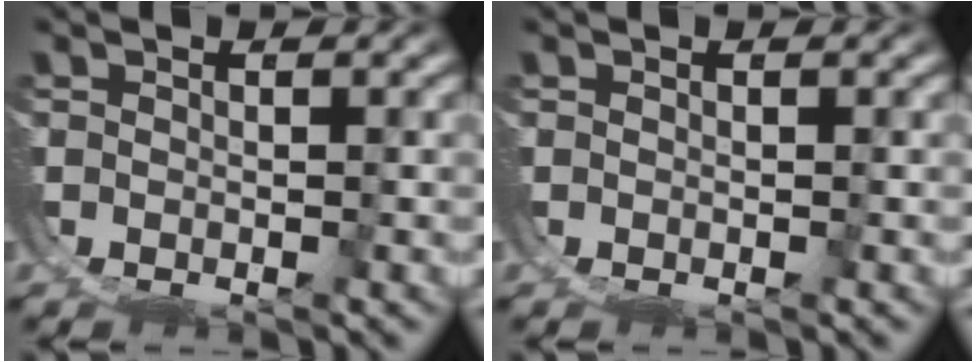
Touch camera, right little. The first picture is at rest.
{"total": 0.0}